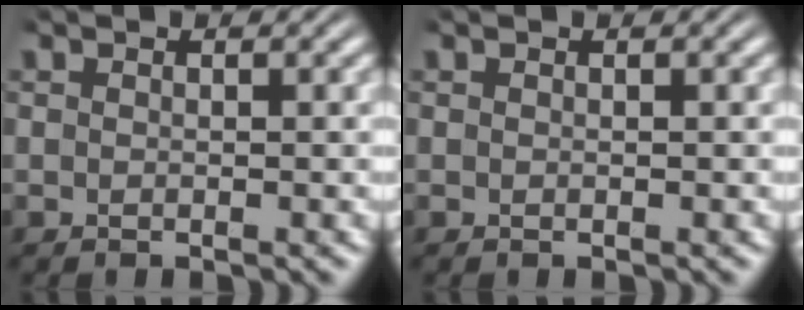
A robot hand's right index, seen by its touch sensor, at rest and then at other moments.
{"total": 0.0}